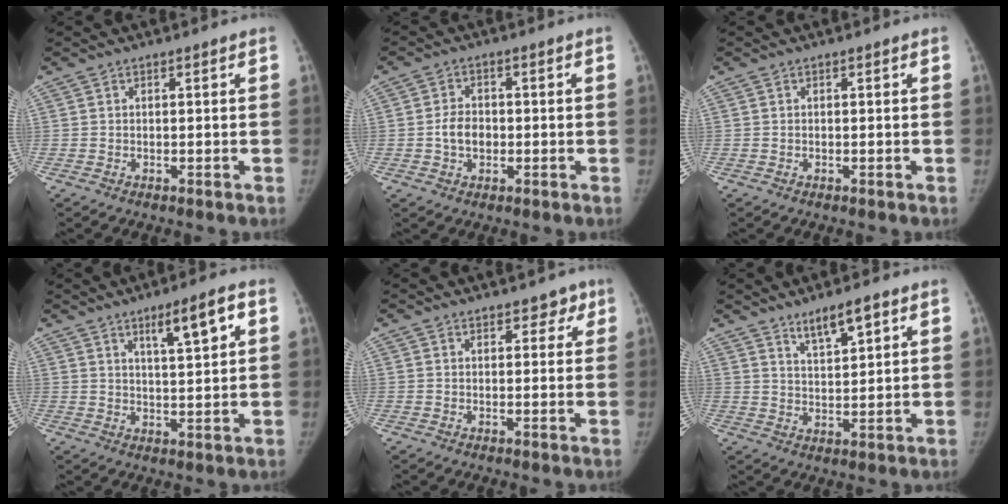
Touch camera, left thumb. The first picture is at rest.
{"total": 4.6, "force": [-0.8, 3.5, 2.9], "torque": [-0.040, 0.011, -0.016]}
{"total": 0.0}
{"total": 7.5, "force": [3.6, 1.3, 6.5], "torque": [-0.099, -0.013, 0.059]}
{"total": 2.8, "force": [1.8, 1.8, 1.1], "torque": [0.018, -0.005, 0.019]}
{"total": 5.9, "force": [3.9, 1.5, 4.2], "torque": [-0.063, -0.025, 0.071]}